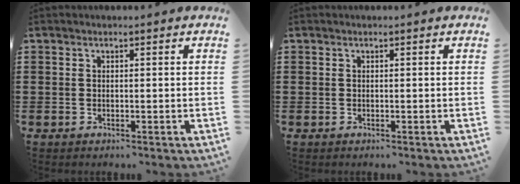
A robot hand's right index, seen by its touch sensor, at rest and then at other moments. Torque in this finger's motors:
{"motor_torque": [0.54, 1.36, 0.00, 0.00]}